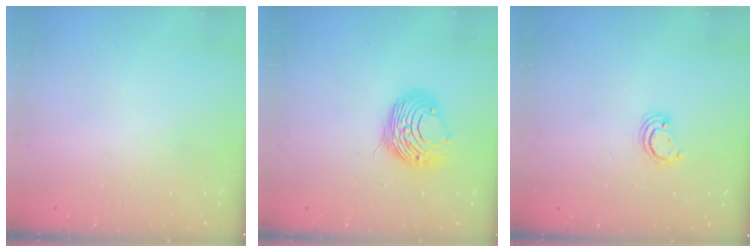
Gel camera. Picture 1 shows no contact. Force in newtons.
{"total": 9.5, "press": 9.5, "slide": 0.1}
{"total": 2.3, "press": 2.3, "slide": 0.3}